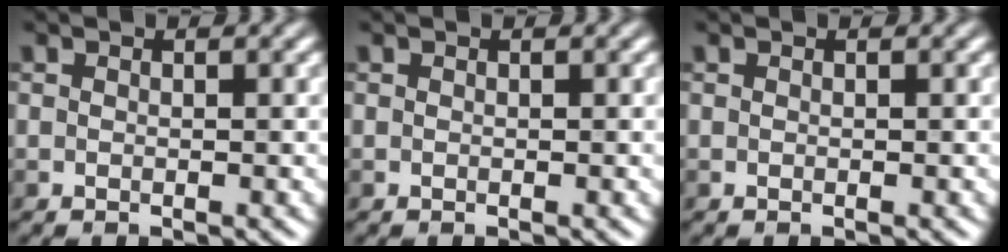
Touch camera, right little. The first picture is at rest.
{"total": 0.0}
{"total": 0.0}